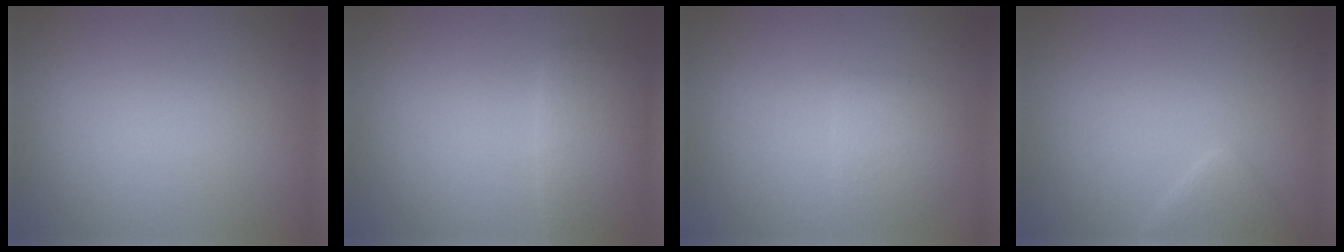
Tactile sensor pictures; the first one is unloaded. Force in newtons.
{"total": 3.0, "press": 3.0, "slide": 0.1}
{"total": 2.2, "press": 2.2, "slide": 0.1}
{"total": 1.9, "press": 1.9, "slide": 0.1}